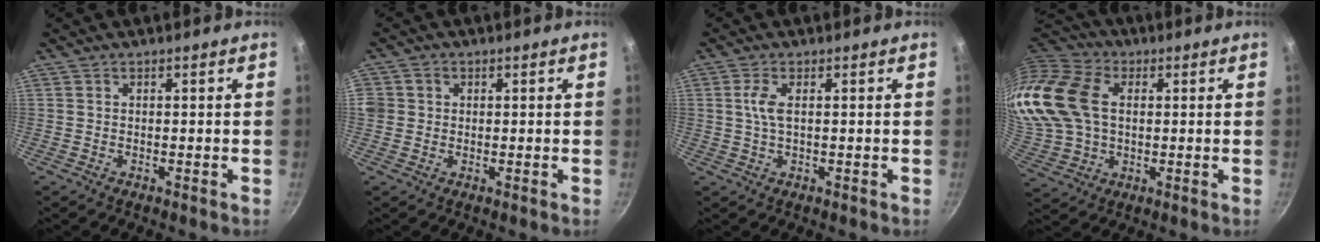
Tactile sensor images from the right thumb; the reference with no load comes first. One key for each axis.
{"total": 3.8, "fx": 0.2, "fy": 3.5, "fz": 1.5, "tx": -0.022, "ty": 0.007, "tz": -0.002}
{"total": 3.2, "fx": 0.5, "fy": 1.1, "fz": 3.0, "tx": -0.072, "ty": 0.003, "tz": 0.011}
{"total": 18.7, "fx": 3.0, "fy": 13.5, "fz": 12.6, "tx": -0.249, "ty": 0.012, "tz": 0.056}